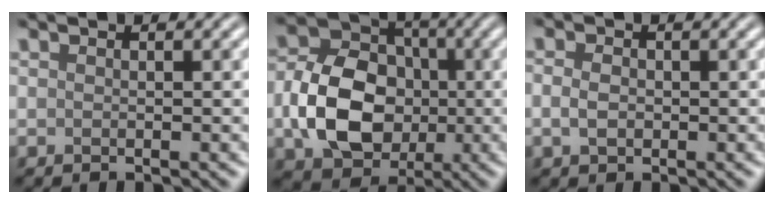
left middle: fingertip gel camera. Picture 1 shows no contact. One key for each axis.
{"total": 9.1, "fx": -1.7, "fy": 6.9, "fz": 5.8, "tx": -0.109, "ty": 0.001, "tz": -0.037}
{"total": 1.7, "fx": -0.2, "fy": 1.2, "fz": 1.1, "tx": -0.027, "ty": 0.000, "tz": -0.005}